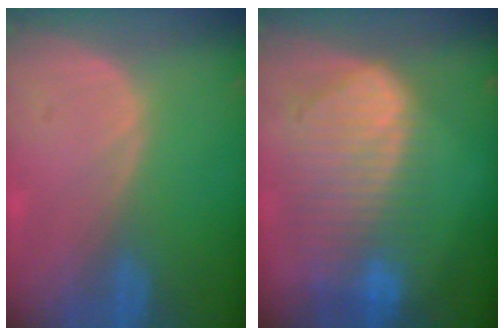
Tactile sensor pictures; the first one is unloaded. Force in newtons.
{"total": 10.6, "press": 9.1, "slide": 5.4}